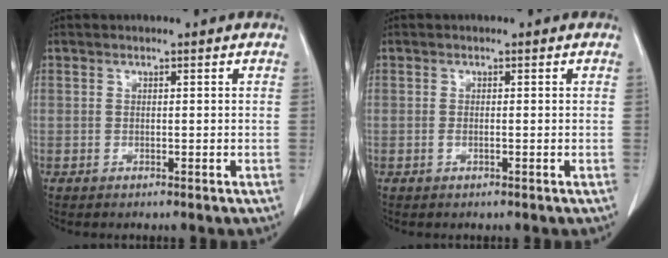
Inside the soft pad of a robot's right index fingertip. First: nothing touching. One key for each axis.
{"total": 0.7, "fx": -0.2, "fy": 0.2, "fz": 0.7, "tx": -0.015, "ty": -0.001, "tz": -0.002}